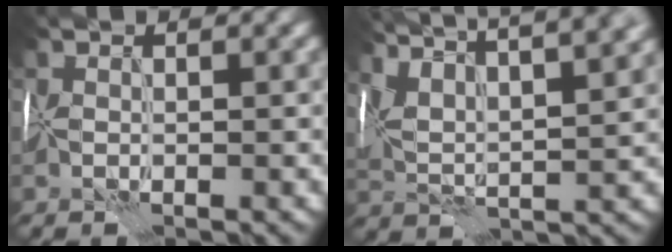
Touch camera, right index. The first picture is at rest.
{"total": 11.1, "force": [7.9, 3.4, 7.1], "torque": [-0.129, 0.044, 0.106]}